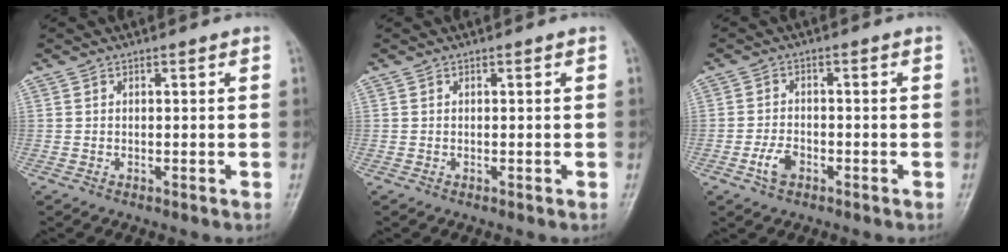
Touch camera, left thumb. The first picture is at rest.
{"total": 0.0}
{"total": 3.6, "force": [-1.7, 2.1, 2.4], "torque": [-0.045, 0.012, -0.032]}